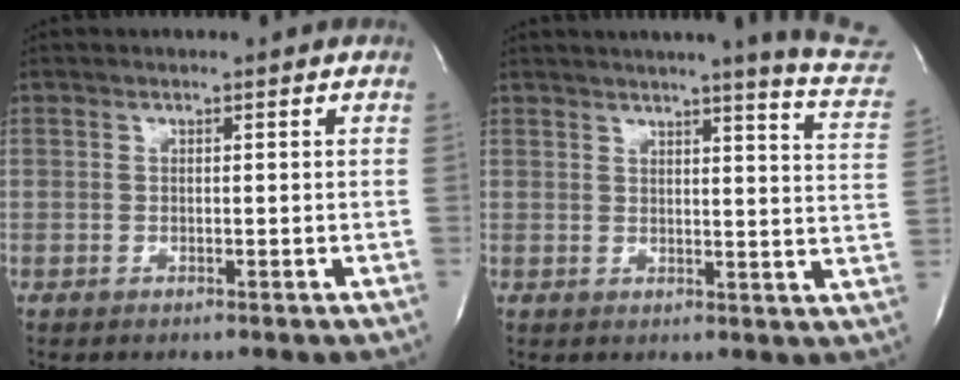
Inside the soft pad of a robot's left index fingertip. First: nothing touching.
{"total": 13.3, "force": [12.0, -1.0, 5.6], "torque": [-0.068, -0.075, 0.116]}